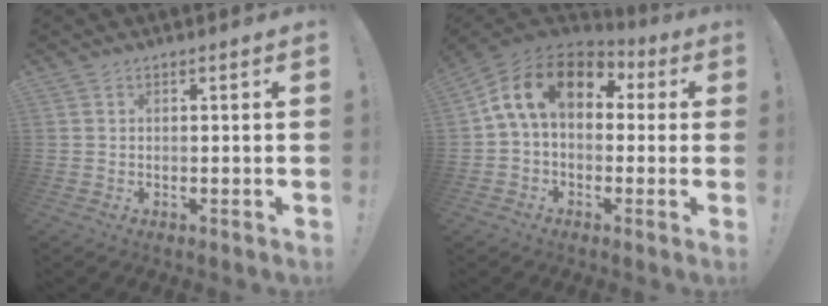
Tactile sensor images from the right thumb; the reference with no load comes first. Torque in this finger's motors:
{"motor_torque": [2.06, 2.95, 0.69, -0.40, 0.09]}